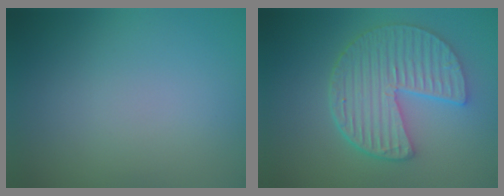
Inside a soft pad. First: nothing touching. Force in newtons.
{"total": 6.1, "press": 4.8, "slide": 3.8}